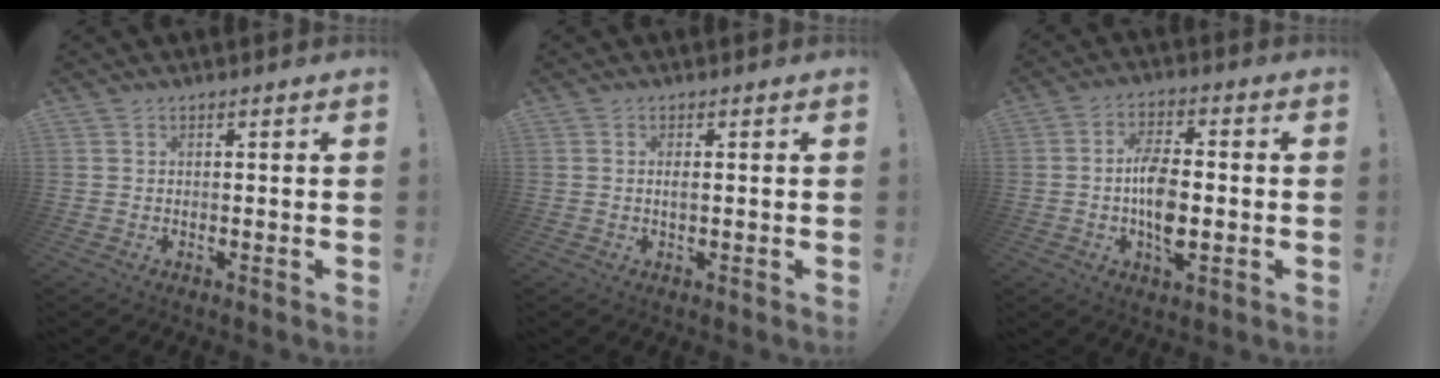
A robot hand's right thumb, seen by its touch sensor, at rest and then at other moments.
{"total": 1.1, "force": [0.2, 0.2, 1.1], "torque": [-0.015, -0.003, 0.002]}
{"total": 10.5, "force": [-1.5, 5.2, 9.0], "torque": [-0.159, 0.005, -0.025]}